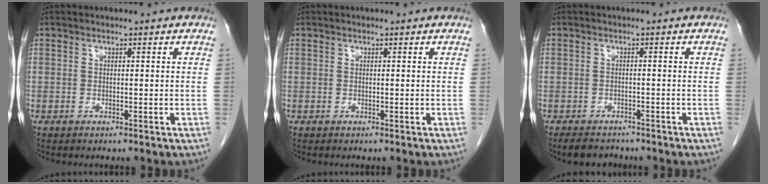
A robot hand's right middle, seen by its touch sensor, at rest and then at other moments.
{"total": 0.0}
{"total": 4.8, "force": [-4.2, 2.0, 1.4], "torque": [-0.023, -0.004, -0.059]}